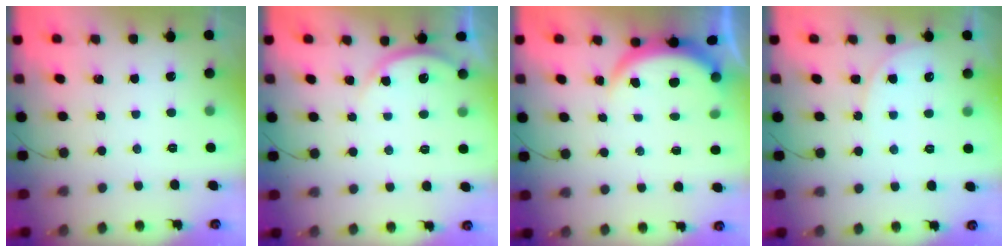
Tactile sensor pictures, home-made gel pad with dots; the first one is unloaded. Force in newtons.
{"total": 3.0, "press": 2.9, "slide": 0.4}
{"total": 3.9, "press": 3.9, "slide": 0.2}
{"total": 6.7, "press": 6.7, "slide": 0.5}